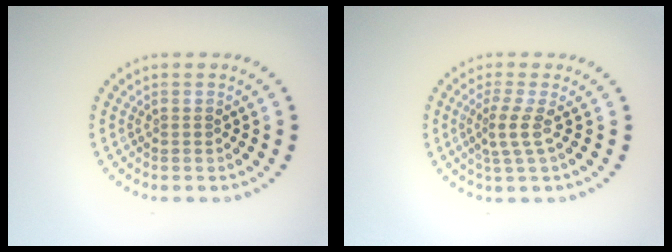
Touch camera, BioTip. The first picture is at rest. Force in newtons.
{"total": 2.4, "press": 1.5, "slide": 1.9}